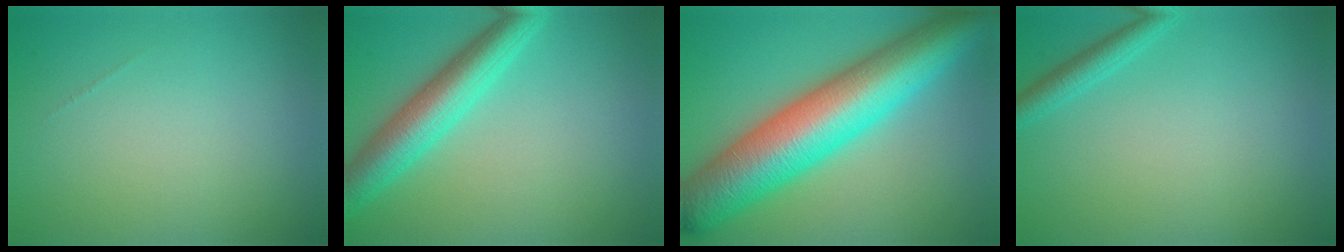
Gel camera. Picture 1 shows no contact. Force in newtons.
{"total": 5.6, "press": 5.6, "slide": 0.2}
{"total": 13.4, "press": 13.4, "slide": 0.2}
{"total": 1.9, "press": 1.9, "slide": 0.2}